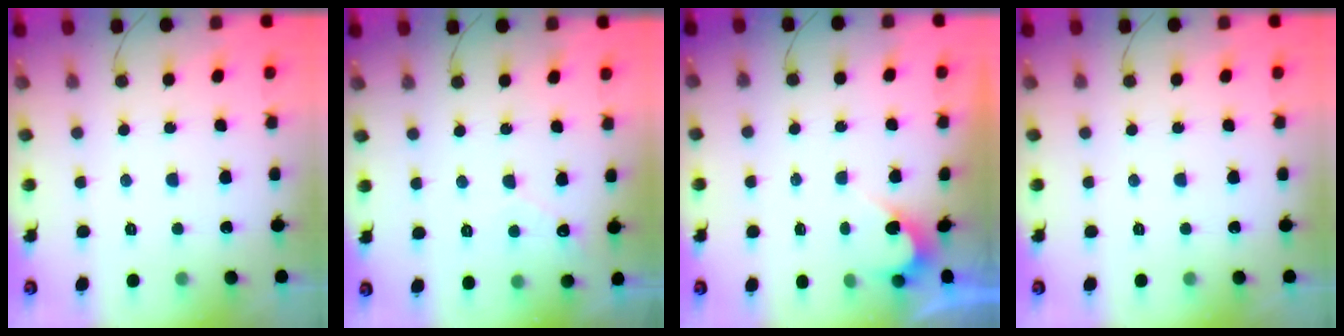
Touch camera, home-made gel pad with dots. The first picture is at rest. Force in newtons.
{"total": 2.4, "press": 2.4, "slide": 0.2}
{"total": 2.7, "press": 2.7, "slide": 0.1}
{"total": 0.0}